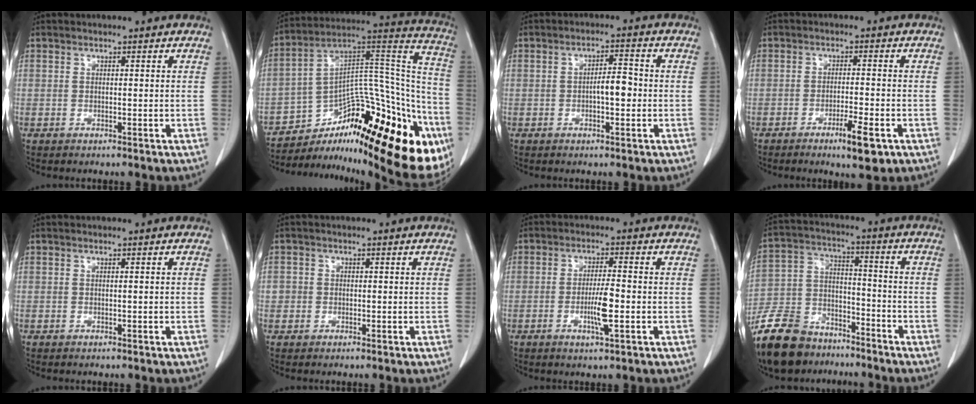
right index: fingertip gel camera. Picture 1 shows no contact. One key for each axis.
{"total": 30.5, "fx": -19.2, "fy": 10.5, "fz": 21.3, "tx": -0.192, "ty": 0.052, "tz": -0.261}
{"total": 3.8, "fx": -0.6, "fy": 1.2, "fz": 3.6, "tx": -0.059, "ty": 0.009, "tz": -0.009}
{"total": 5.4, "fx": -2.9, "fy": 0.7, "fz": 4.5, "tx": -0.074, "ty": -0.006, "tz": -0.043}
{"total": 0.0}
{"total": 1.5, "fx": -0.3, "fy": 1.5, "fz": 0.2, "tx": 0.006, "ty": 0.006, "tz": -0.009}
{"total": 5.0, "fx": -1.5, "fy": 0.4, "fz": 4.8, "tx": -0.089, "ty": -0.006, "tz": -0.026}
{"total": 18.1, "fx": -14.2, "fy": 8.8, "fz": 7.0, "tx": -0.180, "ty": -0.001, "tz": -0.254}